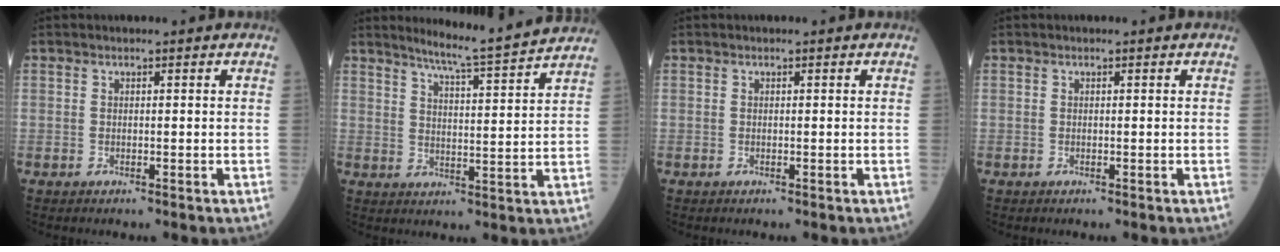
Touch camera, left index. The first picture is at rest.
{"total": 10.5, "force": [9.8, -1.5, 3.6], "torque": [-0.069, -0.014, 0.137]}
{"total": 0.0}
{"total": 0.0}